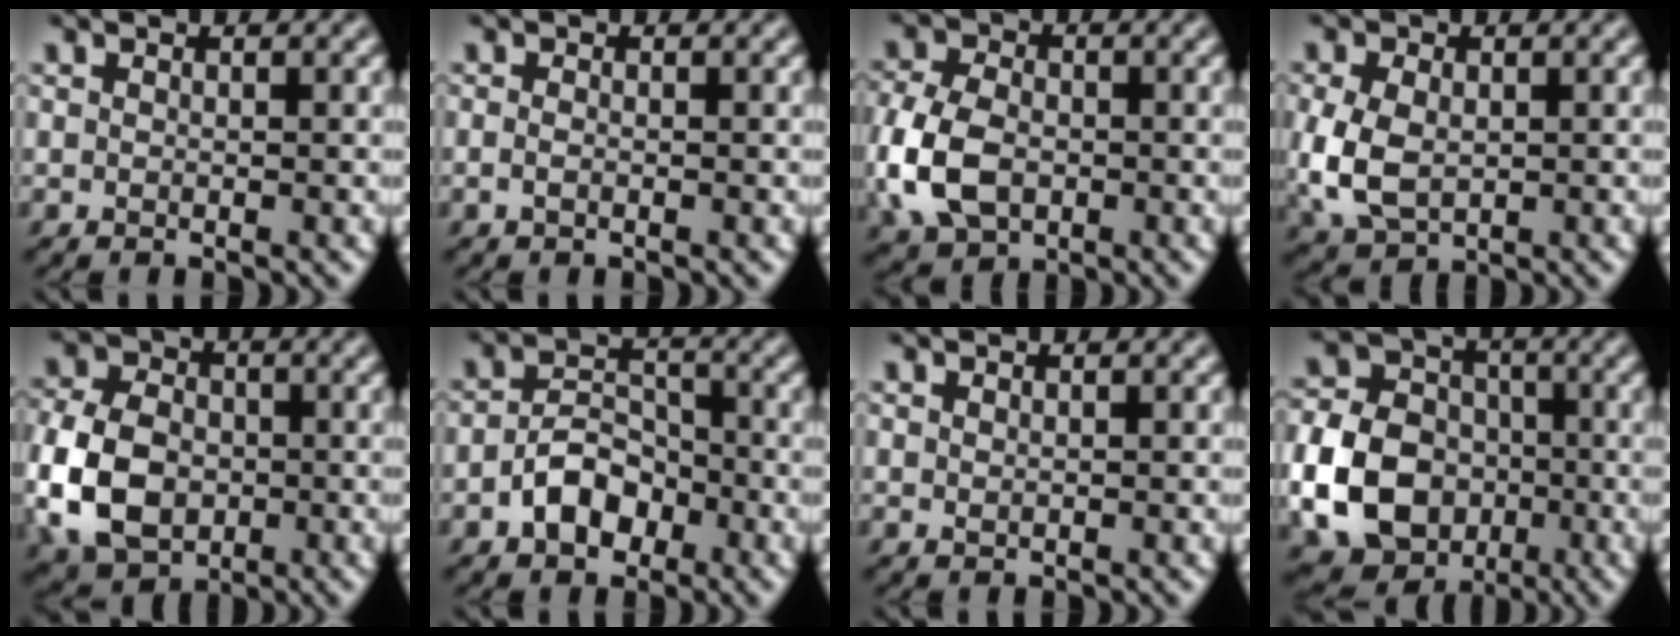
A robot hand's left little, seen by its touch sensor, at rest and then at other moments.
{"total": 0.8, "force": [-0.4, 0.4, 0.6], "torque": [-0.016, 0.002, -0.009]}
{"total": 7.5, "force": [-1.7, 5.2, 5.1], "torque": [-0.135, -0.005, -0.042]}
{"total": 5.5, "force": [-0.5, 3.8, 3.9], "torque": [-0.105, -0.005, -0.007]}
{"total": 9.6, "force": [-2.2, 7.0, 6.2], "torque": [-0.151, -0.007, -0.055]}
{"total": 4.1, "force": [-2.1, 2.6, 2.4], "torque": [-0.042, 0.008, -0.039]}
{"total": 0.0}
{"total": 11.0, "force": [-3.0, 8.8, 6.0], "torque": [-0.132, -0.019, -0.062]}